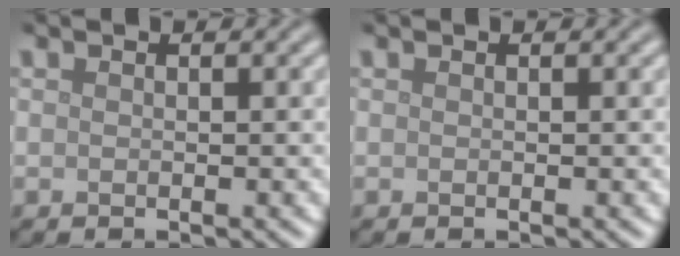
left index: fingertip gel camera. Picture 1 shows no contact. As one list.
[{"total": 0.0}]